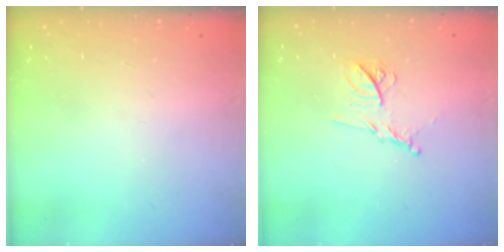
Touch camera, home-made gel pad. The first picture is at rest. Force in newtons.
{"total": 11.0, "press": 11.0, "slide": 0.4}